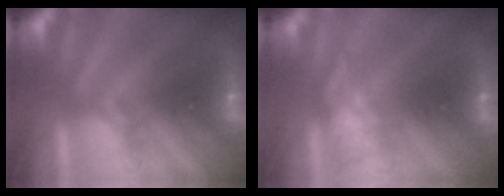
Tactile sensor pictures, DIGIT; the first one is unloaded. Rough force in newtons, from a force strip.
{"total": 2.5}